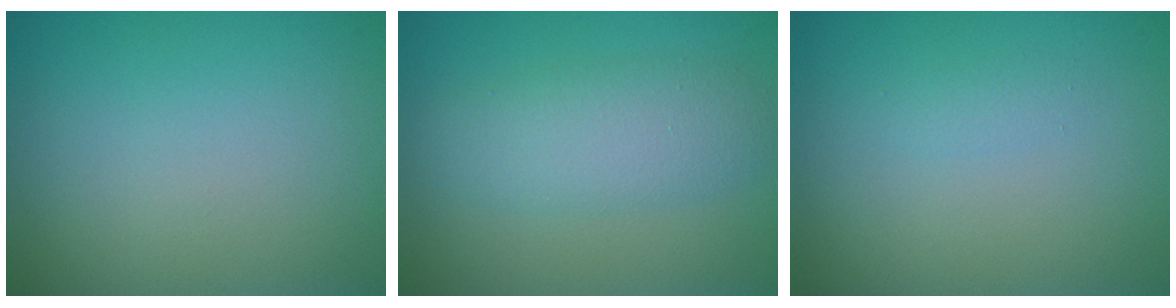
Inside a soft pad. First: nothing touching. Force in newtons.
{"total": 3.9, "press": 3.9, "slide": 0.0}
{"total": 0.6, "press": 0.6, "slide": 0.0}